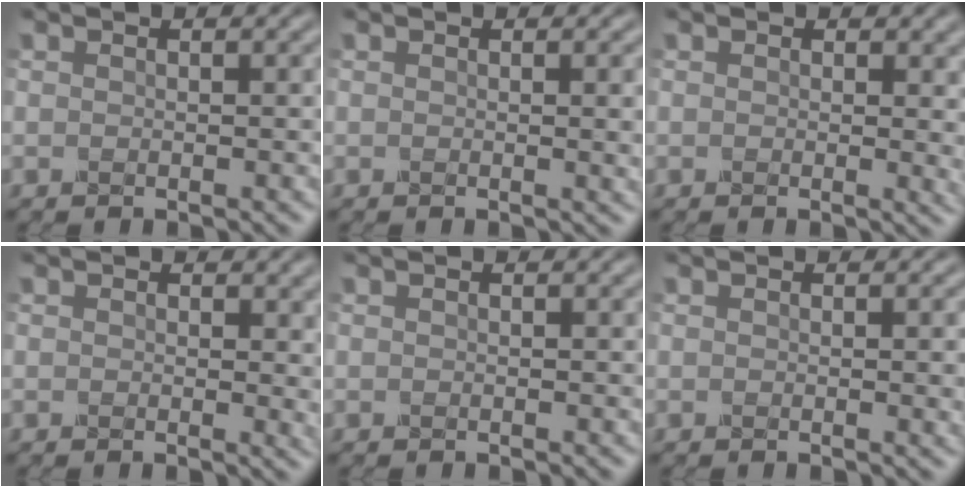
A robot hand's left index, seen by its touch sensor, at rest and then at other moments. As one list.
[{"total": 2.7, "force": [-0.2, 1.3, 2.4], "torque": [-0.019, 0.003, -0.007]}, {"total": 3.3, "force": [0.0, 1.8, 2.7], "torque": [-0.028, 0.000, -0.003]}, {"total": 3.2, "force": [0.1, 1.9, 2.5], "torque": [-0.021, 0.002, -0.002]}, {"total": 0.0}, {"total": 2.4, "force": [-0.3, 1.2, 2.1], "torque": [-0.016, 0.003, -0.008]}]